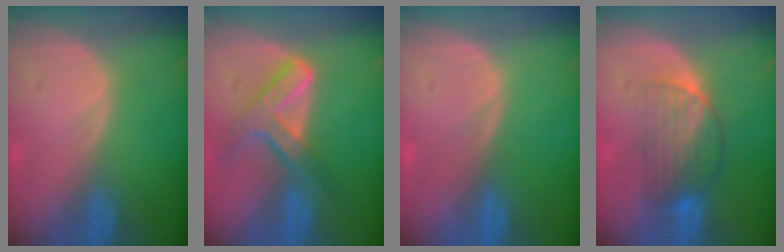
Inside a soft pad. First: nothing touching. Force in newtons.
{"total": 7.3, "press": 6.2, "slide": 3.8}
{"total": 0.0}
{"total": 6.5, "press": 5.9, "slide": 2.6}